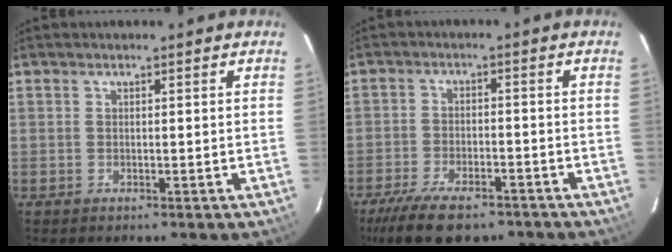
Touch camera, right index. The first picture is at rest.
{"total": 13.8, "force": [-10.4, 5.2, 7.5], "torque": [-0.168, -0.029, -0.169]}